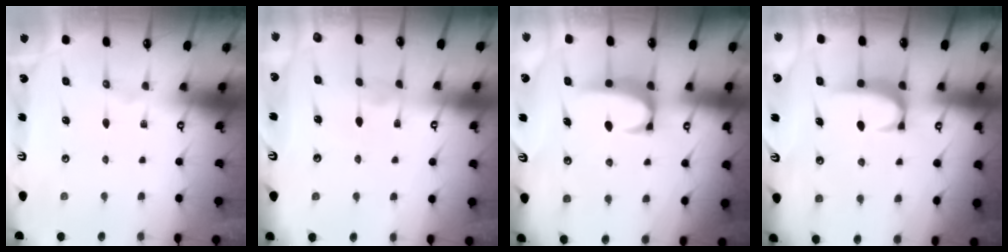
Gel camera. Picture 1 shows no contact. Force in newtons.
{"total": 2.7, "press": 2.6, "slide": 0.2}
{"total": 2.0, "press": 2.0, "slide": 0.3}
{"total": 1.9, "press": 1.9, "slide": 0.4}